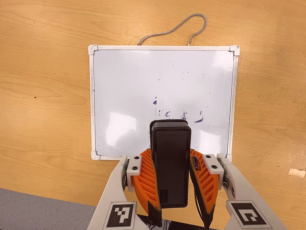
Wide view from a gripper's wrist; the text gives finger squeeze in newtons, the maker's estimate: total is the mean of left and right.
{"total": 8.2, "left": 7.0, "right": 9.4}